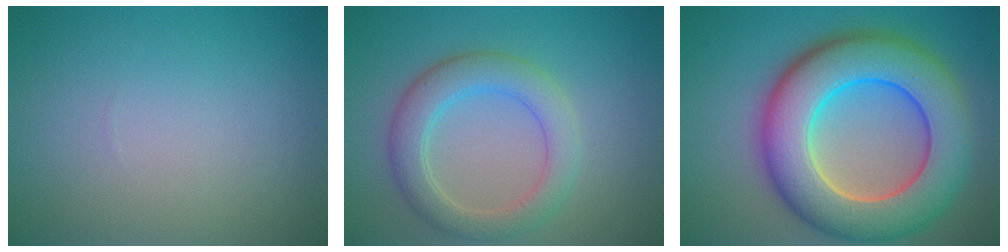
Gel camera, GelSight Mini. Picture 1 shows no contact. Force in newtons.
{"total": 4.5, "press": 4.5, "slide": 0.2}
{"total": 12.3, "press": 12.3, "slide": 0.5}